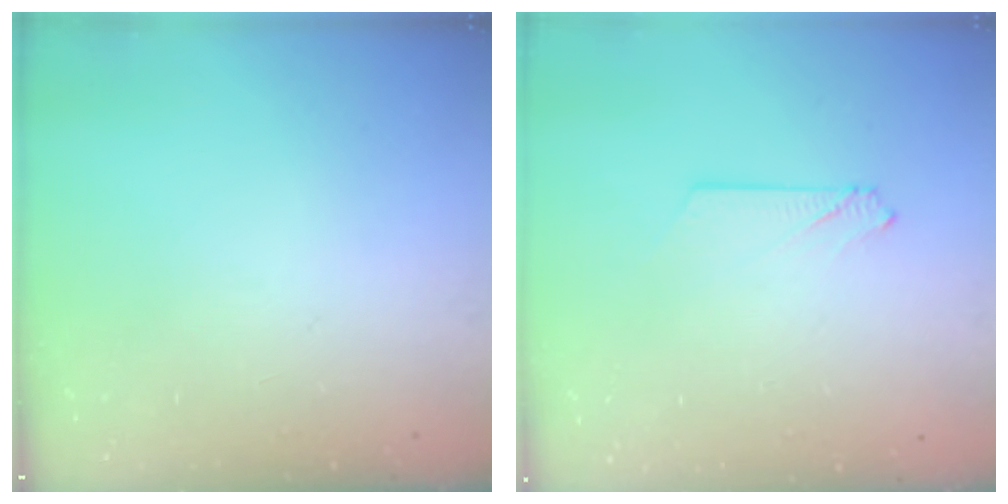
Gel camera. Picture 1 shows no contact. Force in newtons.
{"total": 2.6, "press": 2.6, "slide": 0.3}